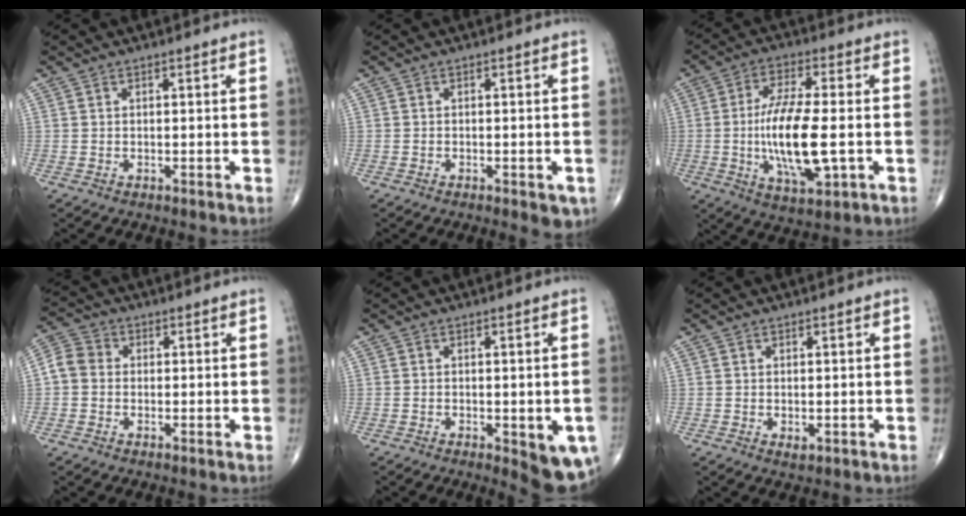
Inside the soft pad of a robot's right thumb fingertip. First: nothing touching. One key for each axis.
{"total": 3.7, "fx": -1.6, "fy": 1.4, "fz": 3.0, "tx": -0.027, "ty": 0.001, "tz": -0.017}
{"total": 14.9, "fx": -1.7, "fy": 5.0, "fz": 14.0, "tx": -0.264, "ty": -0.002, "tz": -0.028}
{"total": 4.8, "fx": -0.2, "fy": 4.2, "fz": 2.3, "tx": -0.038, "ty": 0.015, "tz": -0.015}
{"total": 8.7, "fx": -2.8, "fy": 3.1, "fz": 7.6, "tx": -0.075, "ty": -0.006, "tz": -0.027}
{"total": 1.3, "fx": -0.2, "fy": 0.7, "fz": 1.0, "tx": -0.016, "ty": -0.004, "tz": -0.001}